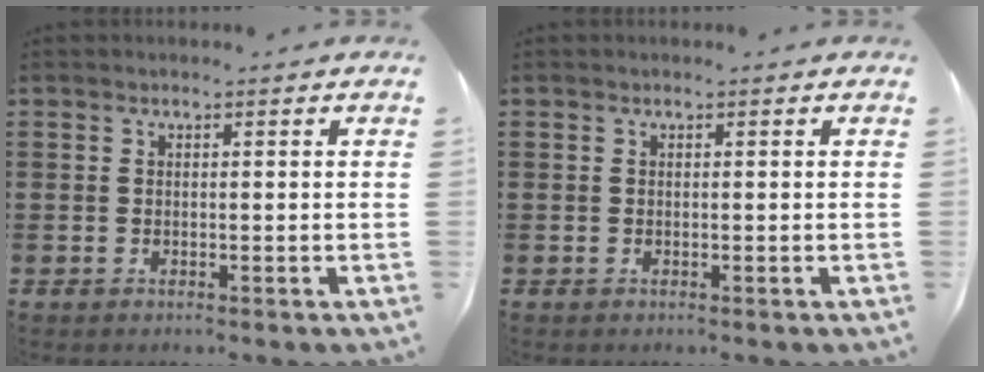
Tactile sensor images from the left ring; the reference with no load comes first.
{"total": 0.0}